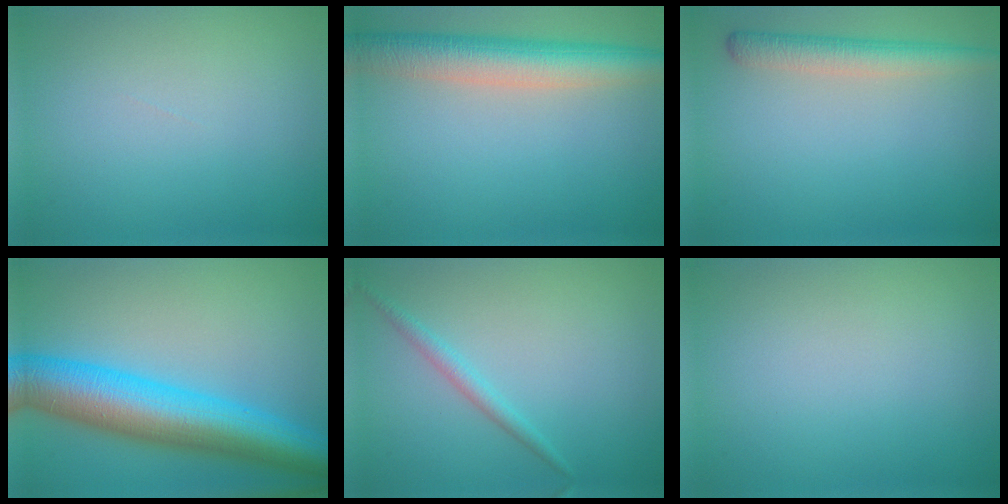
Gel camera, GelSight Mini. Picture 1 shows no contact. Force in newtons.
{"total": 6.5, "press": 6.5, "slide": 0.3}
{"total": 3.3, "press": 3.3, "slide": 0.1}
{"total": 11.0, "press": 11.0, "slide": 0.2}
{"total": 1.4, "press": 1.4, "slide": 0.1}
{"total": 0.0}